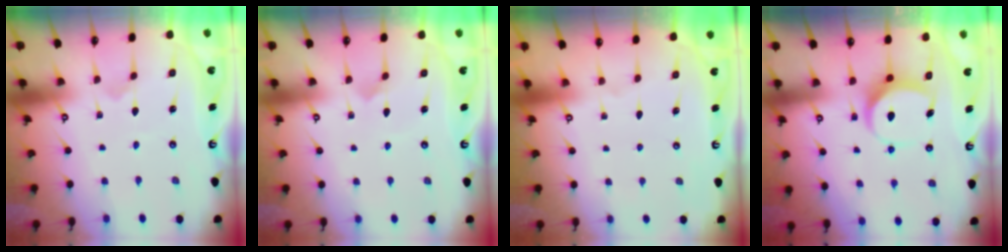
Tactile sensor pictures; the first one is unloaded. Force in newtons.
{"total": 3.8, "press": 3.7, "slide": 0.4}
{"total": 0.0}
{"total": 8.6, "press": 8.6, "slide": 0.5}